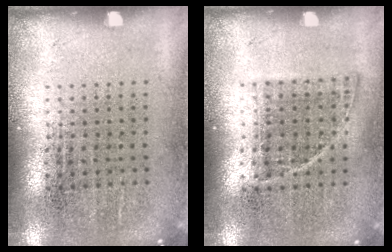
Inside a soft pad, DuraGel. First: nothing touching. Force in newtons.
{"total": 0.8, "press": 0.7, "slide": 0.4}